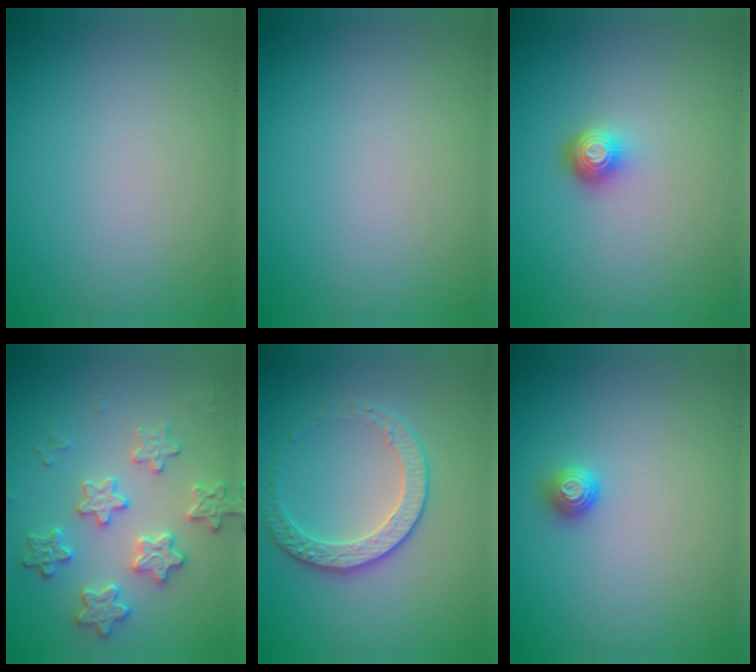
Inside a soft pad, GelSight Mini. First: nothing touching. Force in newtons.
{"total": 0.0}
{"total": 1.9, "press": 1.4, "slide": 1.3}
{"total": 3.6, "press": 3.5, "slide": 0.5}
{"total": 2.8, "press": 2.4, "slide": 1.4}
{"total": 1.2, "press": 1.1, "slide": 0.4}